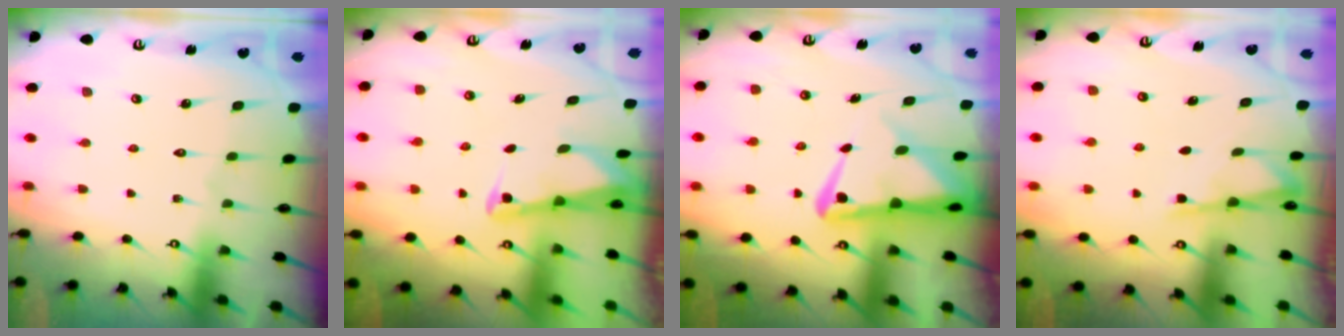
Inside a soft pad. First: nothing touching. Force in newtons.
{"total": 2.2, "press": 2.2, "slide": 0.3}
{"total": 8.0, "press": 7.9, "slide": 1.4}
{"total": 2.5, "press": 2.4, "slide": 0.4}